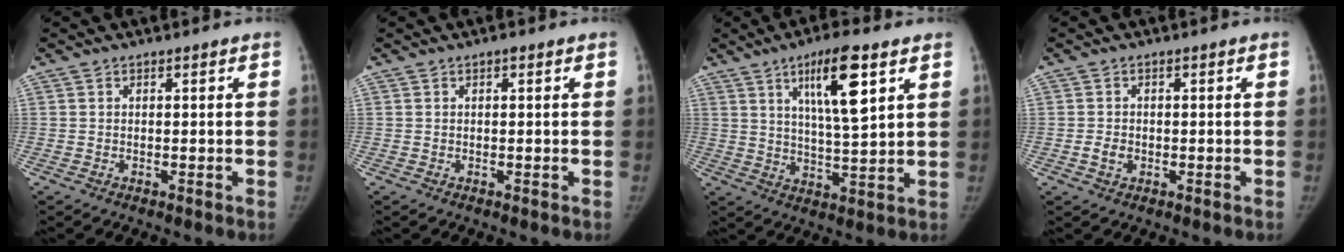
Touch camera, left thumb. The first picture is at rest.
{"total": 0.5, "force": [0.1, 0.2, 0.4], "torque": [-0.005, 0.002, 0.000]}
{"total": 12.1, "force": [5.6, 2.5, 10.4], "torque": [-0.168, -0.027, 0.096]}
{"total": 2.4, "force": [-0.6, 1.9, 1.3], "torque": [-0.019, 0.004, -0.011]}